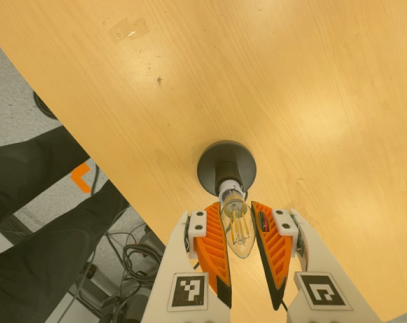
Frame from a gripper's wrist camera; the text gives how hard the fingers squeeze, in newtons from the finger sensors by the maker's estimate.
{"total": 16.0, "left": 17.9, "right": 14.2}